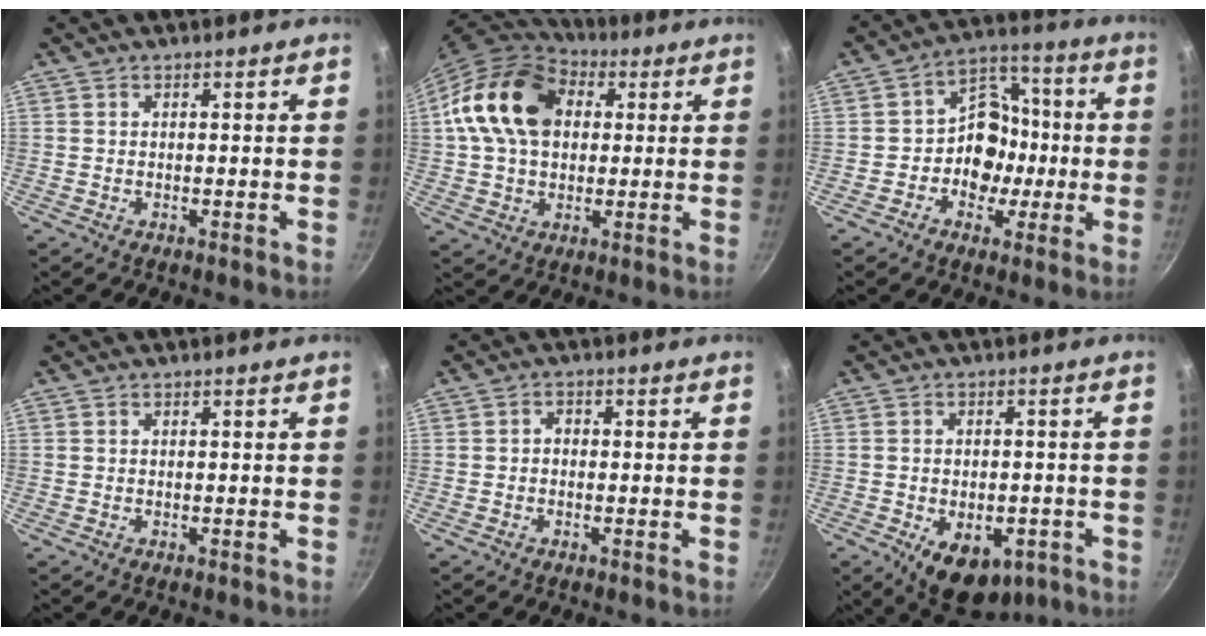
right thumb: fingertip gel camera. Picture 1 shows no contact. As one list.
[{"total": 17.6, "force": [3.4, 12.9, 11.6], "torque": [-0.190, 0.019, 0.045]}, {"total": 11.5, "force": [-1.3, 9.4, 6.4], "torque": [-0.036, 0.033, -0.034]}, {"total": 0.0}, {"total": 1.4, "force": [-0.4, 1.1, 0.7], "torque": [-0.009, 0.008, -0.009]}, {"total": 11.6, "force": [-4.6, 7.1, 8.0], "torque": [-0.080, 0.005, -0.048]}]